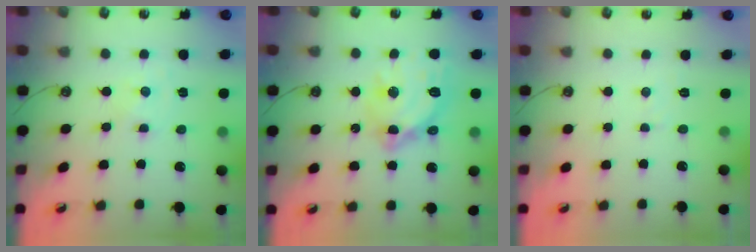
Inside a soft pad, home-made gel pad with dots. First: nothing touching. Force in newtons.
{"total": 15.8, "press": 15.7, "slide": 1.6}
{"total": 4.3, "press": 4.3, "slide": 0.5}